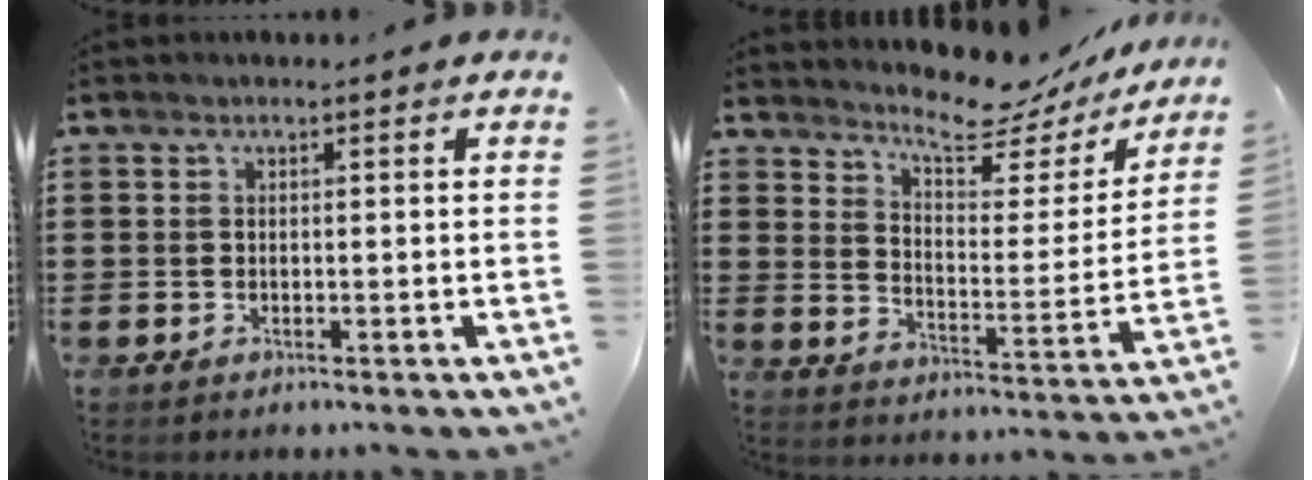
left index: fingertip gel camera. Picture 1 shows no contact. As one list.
[{"total": 8.6, "force": [7.7, 1.5, 3.5], "torque": [-0.074, -0.054, 0.132]}]